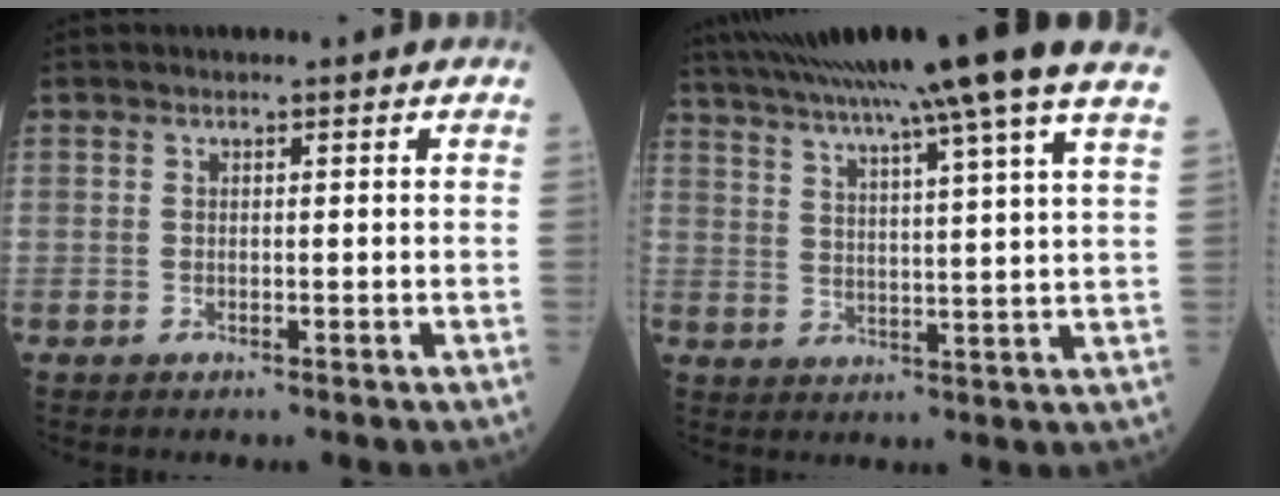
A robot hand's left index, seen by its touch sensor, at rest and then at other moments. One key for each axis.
{"total": 22.9, "fx": 18.8, "fy": -2.2, "fz": 12.9, "tx": -0.227, "ty": -0.020, "tz": 0.257}